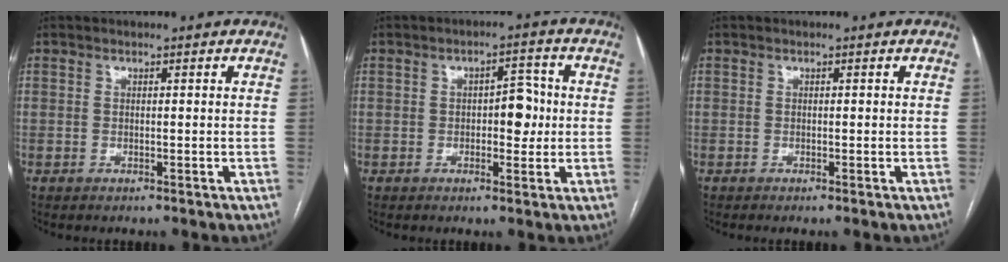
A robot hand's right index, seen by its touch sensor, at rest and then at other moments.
{"total": 4.4, "force": [-0.1, 2.2, 3.8], "torque": [-0.047, 0.009, 0.000]}
{"total": 0.0}